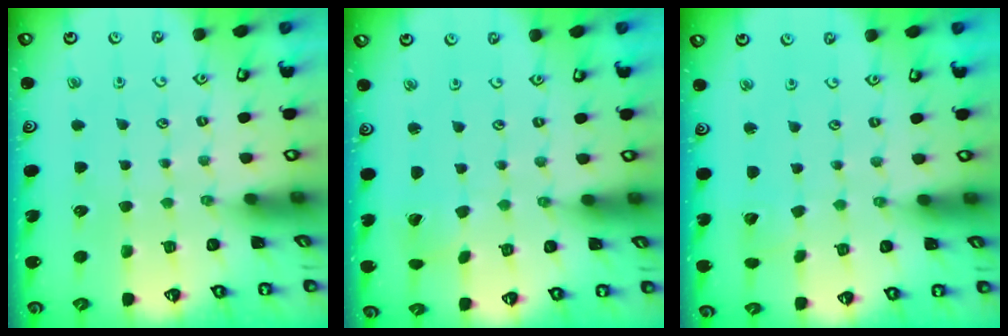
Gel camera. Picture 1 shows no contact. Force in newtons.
{"total": 1.8, "press": 1.8, "slide": 0.4}
{"total": 2.8, "press": 2.8, "slide": 0.1}